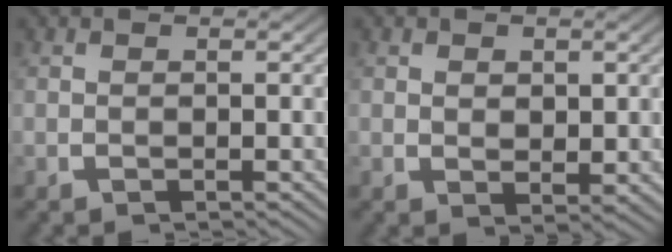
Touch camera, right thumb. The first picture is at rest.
{"total": 1.7, "force": [0.5, 1.1, 1.1], "torque": [-0.017, -0.015, 0.020]}